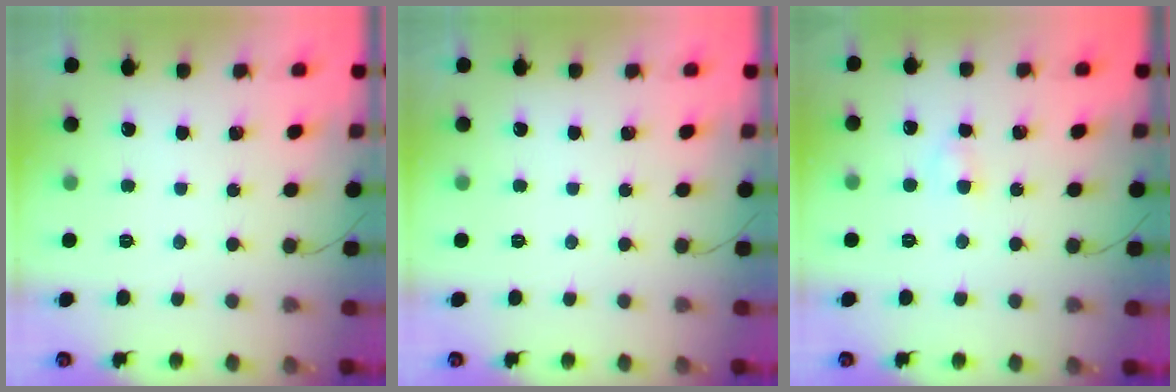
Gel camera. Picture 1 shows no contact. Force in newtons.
{"total": 0.0}
{"total": 2.5, "press": 2.3, "slide": 1.0}